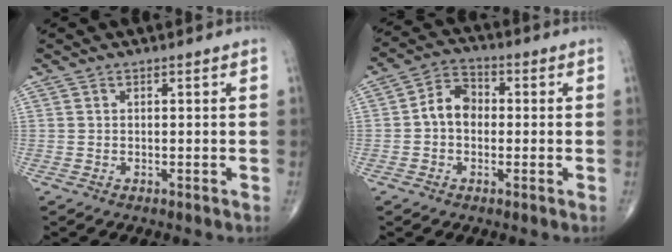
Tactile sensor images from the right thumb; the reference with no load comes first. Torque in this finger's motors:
{"motor_torque": [1.09, 0.91, 0.70, -0.04, 0.03]}